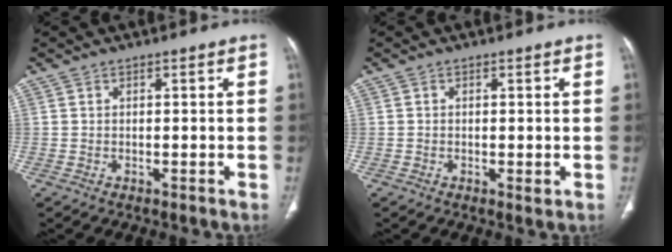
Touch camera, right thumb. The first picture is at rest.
{"total": 1.1, "force": [-0.2, 0.4, 1.0], "torque": [-0.017, -0.004, -0.004]}